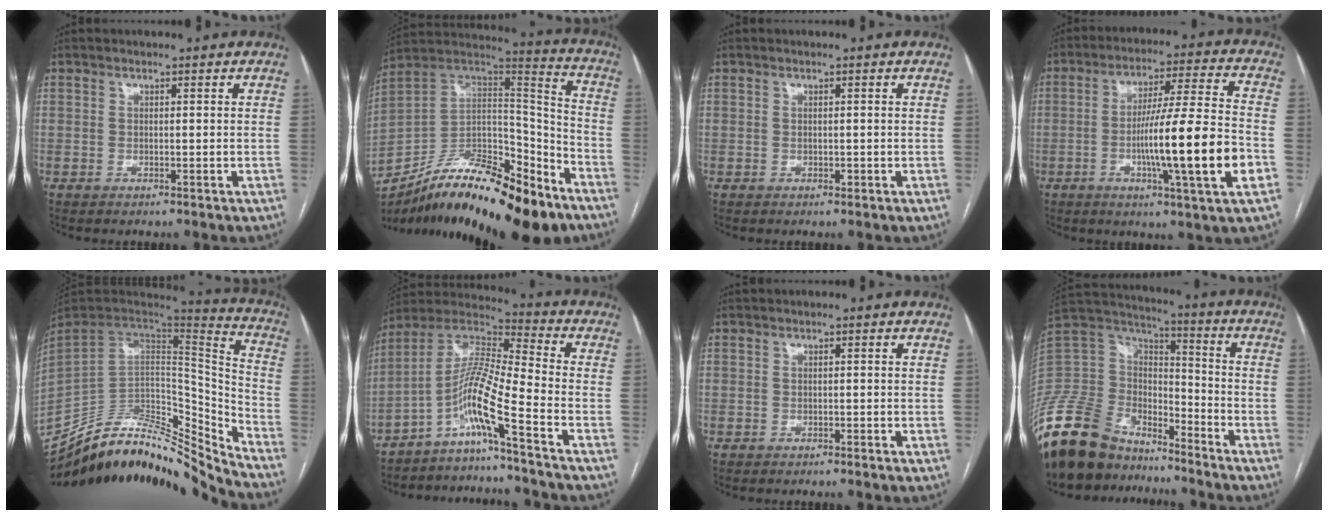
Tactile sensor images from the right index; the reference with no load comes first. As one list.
[{"total": 27.2, "force": [-18.5, 8.5, 18.0], "torque": [-0.286, 0.015, -0.304]}, {"total": 0.6, "force": [-0.1, 0.3, 0.5], "torque": [-0.009, -0.001, 0.001]}, {"total": 16.7, "force": [-4.2, -0.5, 16.2], "torque": [-0.270, -0.006, -0.072]}, {"total": 25.9, "force": [-24.1, 4.1, 8.6], "torque": [-0.134, 0.028, -0.374]}, {"total": 10.1, "force": [-6.1, -1.4, 8.0], "torque": [-0.164, 0.016, -0.121]}, {"total": 0.0}, {"total": 21.0, "force": [-17.1, 9.2, 8.0], "torque": [-0.192, 0.022, -0.318]}]